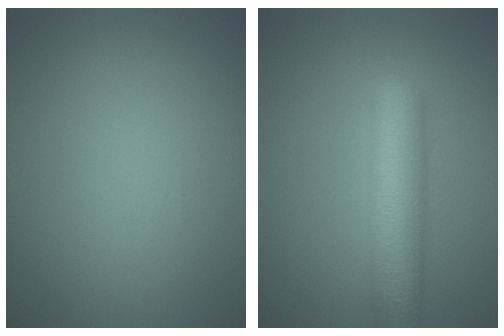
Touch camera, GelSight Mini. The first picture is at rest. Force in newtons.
{"total": 7.8, "press": 7.8, "slide": 0.3}